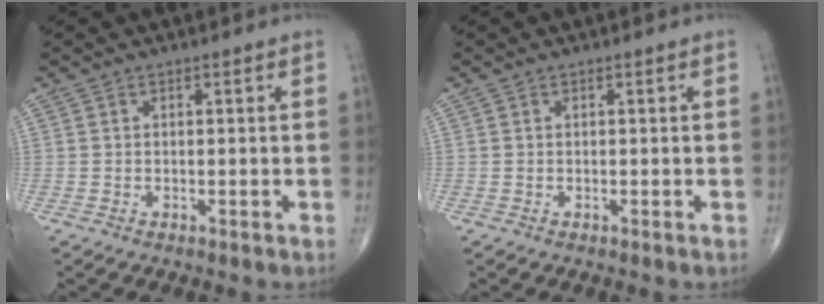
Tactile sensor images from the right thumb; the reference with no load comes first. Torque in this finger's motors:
{"motor_torque": [0.00, 0.00, 0.01, 0.01, 0.00]}